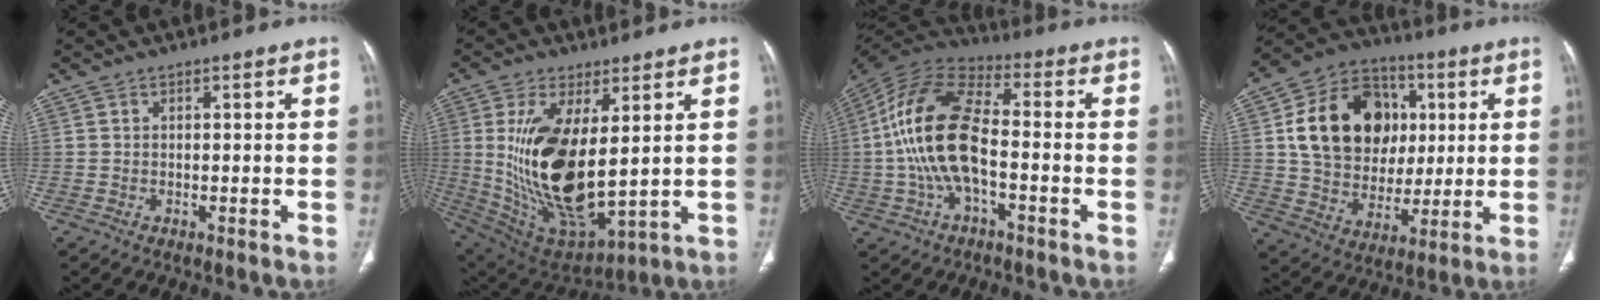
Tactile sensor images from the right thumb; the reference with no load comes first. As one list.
[{"total": 20.9, "force": [2.6, 9.3, 18.6], "torque": [-0.356, -0.031, 0.072]}, {"total": 16.9, "force": [-2.0, 8.2, 14.7], "torque": [-0.296, 0.036, -0.045]}, {"total": 21.3, "force": [4.4, 16.7, 12.5], "torque": [-0.185, 0.010, 0.083]}]